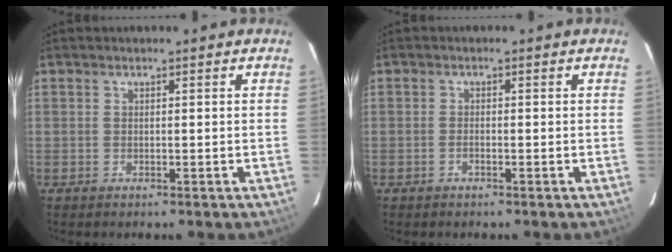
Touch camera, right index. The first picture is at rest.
{"total": 1.0, "force": [-0.6, 0.4, 0.6], "torque": [-0.014, 0.002, -0.012]}